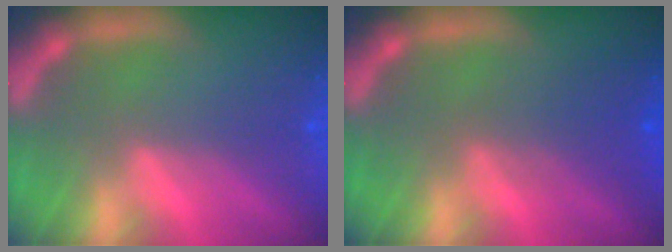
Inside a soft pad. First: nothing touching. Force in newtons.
{"total": 3.1}